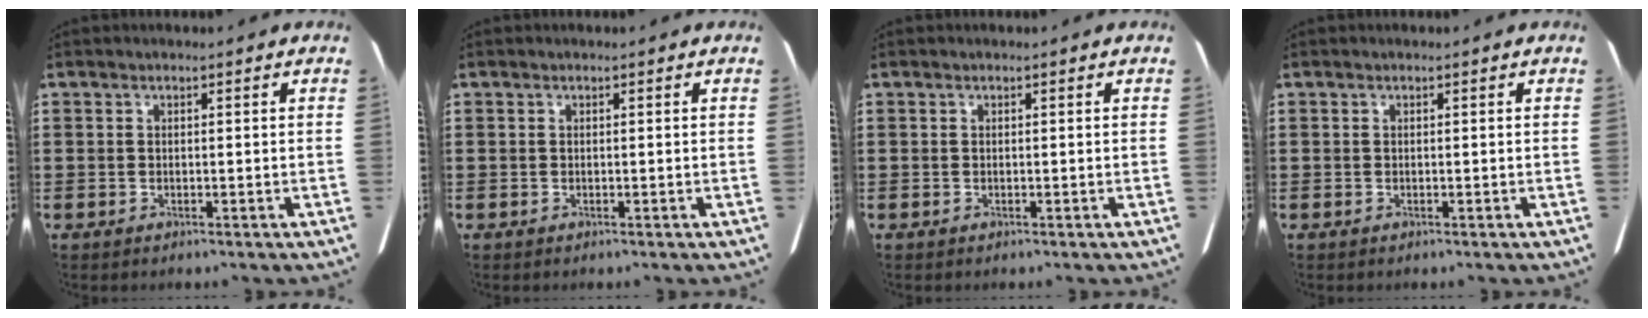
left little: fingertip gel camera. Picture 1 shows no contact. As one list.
[{"total": 0.0}, {"total": 0.0}, {"total": 0.0}]